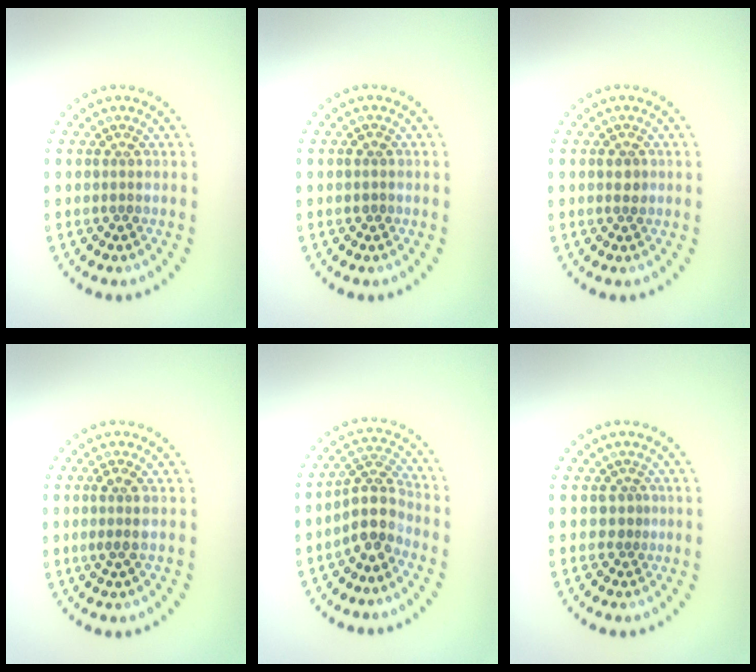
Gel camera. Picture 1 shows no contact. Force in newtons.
{"total": 0.8, "press": 0.8, "slide": 0.0}
{"total": 1.1, "press": 1.1, "slide": 0.1}
{"total": 1.6, "press": 1.3, "slide": 0.9}
{"total": 3.7, "press": 3.1, "slide": 2.1}
{"total": 0.8, "press": 0.4, "slide": 0.7}